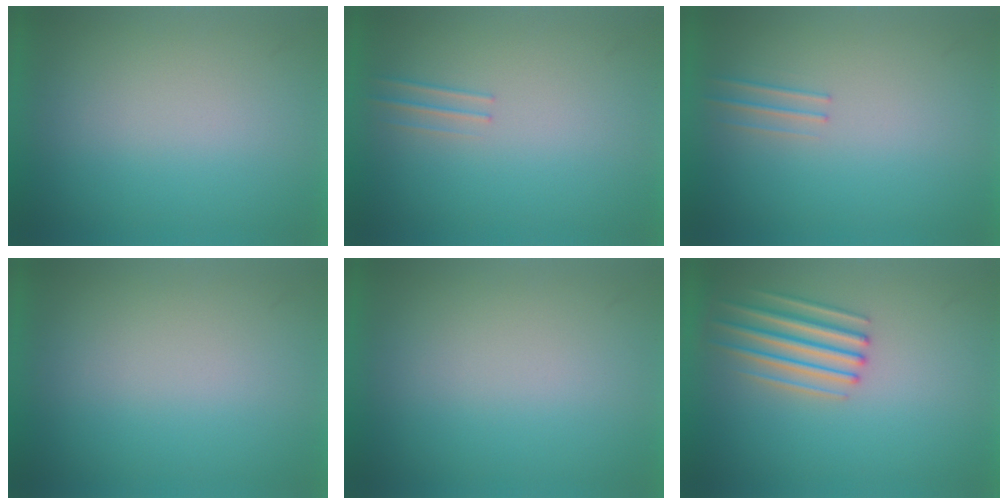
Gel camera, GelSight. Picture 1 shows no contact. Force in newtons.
{"total": 1.2}
{"total": 1.1}
{"total": 0.0}
{"total": 0.0}
{"total": 1.6}